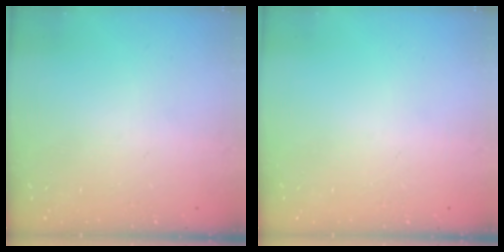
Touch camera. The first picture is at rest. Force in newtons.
{"total": 0.0}